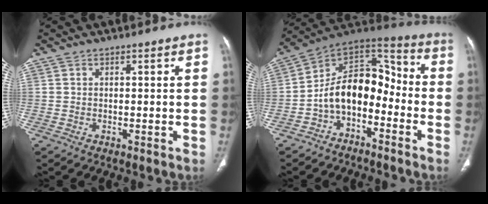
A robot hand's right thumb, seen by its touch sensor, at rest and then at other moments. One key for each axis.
{"total": 14.2, "fx": -4.6, "fy": 9.2, "fz": 9.8, "tx": -0.129, "ty": 0.092, "tz": -0.089}